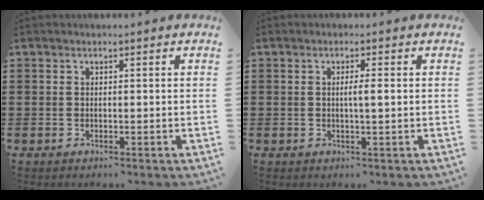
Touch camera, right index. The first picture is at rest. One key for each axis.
{"total": 2.0, "fx": 0.1, "fy": 0.2, "fz": 2.0, "tx": -0.036, "ty": -0.001, "tz": -0.001}